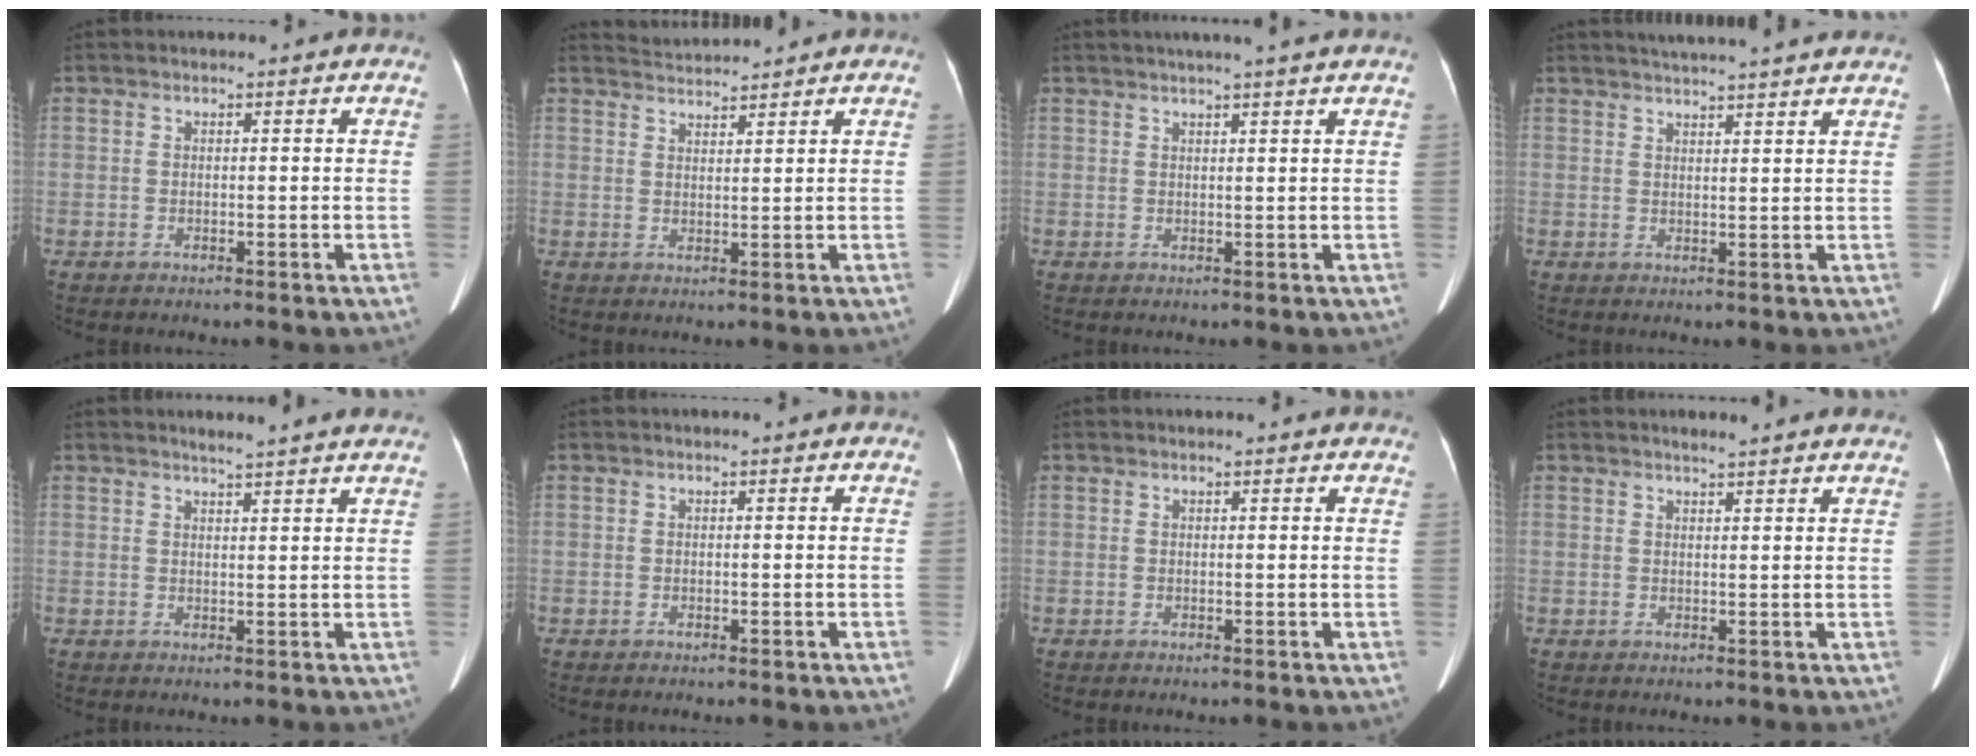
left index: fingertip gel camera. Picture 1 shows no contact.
{"total": 3.3, "force": [3.3, -0.4, -0.3], "torque": [-0.003, 0.016, 0.065]}
{"total": 6.1, "force": [5.1, -0.8, 3.2], "torque": [-0.045, 0.021, 0.061]}
{"total": 11.1, "force": [10.2, -0.2, 4.5], "torque": [-0.069, 0.022, 0.125]}
{"total": 6.2, "force": [5.7, -0.2, 2.5], "torque": [-0.039, 0.011, 0.062]}
{"total": 0.0}
{"total": 2.7, "force": [2.5, 0.6, 0.6], "torque": [-0.013, 0.007, 0.015]}
{"total": 5.1, "force": [4.7, -0.1, 2.1], "torque": [-0.030, 0.012, 0.050]}